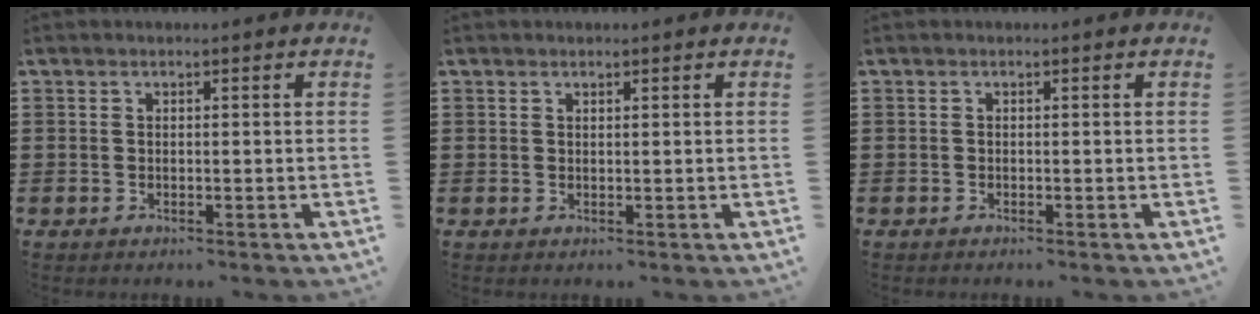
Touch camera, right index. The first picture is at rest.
{"total": 0.6, "force": [0.5, 0.4, 0.1], "torque": [-0.003, 0.002, 0.011]}
{"total": 0.0}